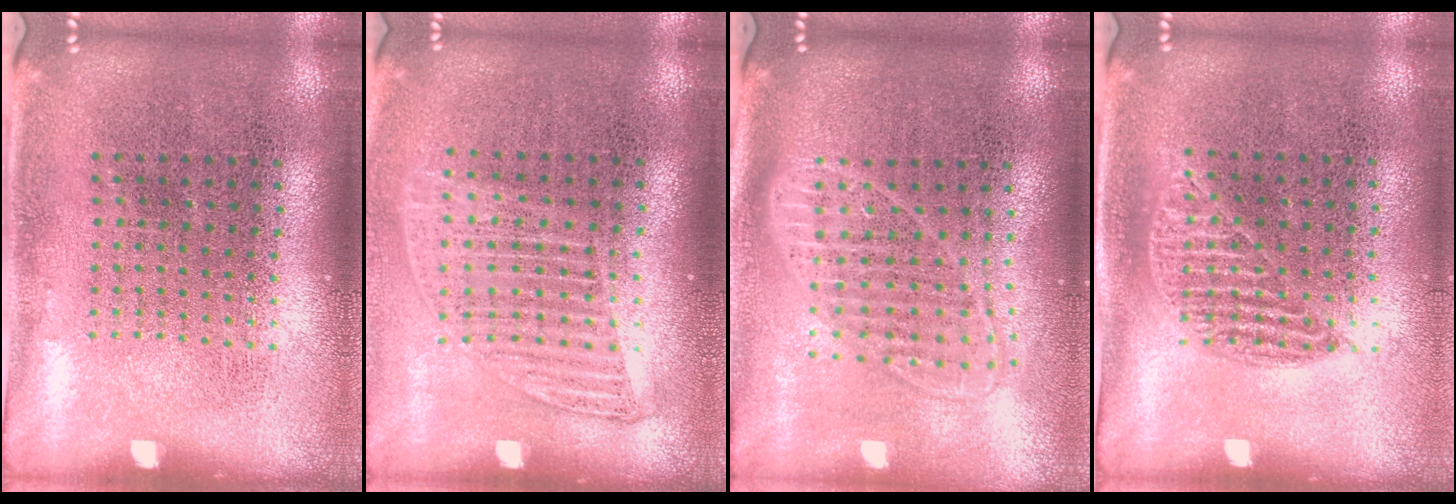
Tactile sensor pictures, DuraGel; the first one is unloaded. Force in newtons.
{"total": 1.2, "press": 1.1, "slide": 0.6}
{"total": 1.8, "press": 1.5, "slide": 1.0}
{"total": 0.9, "press": 0.8, "slide": 0.4}